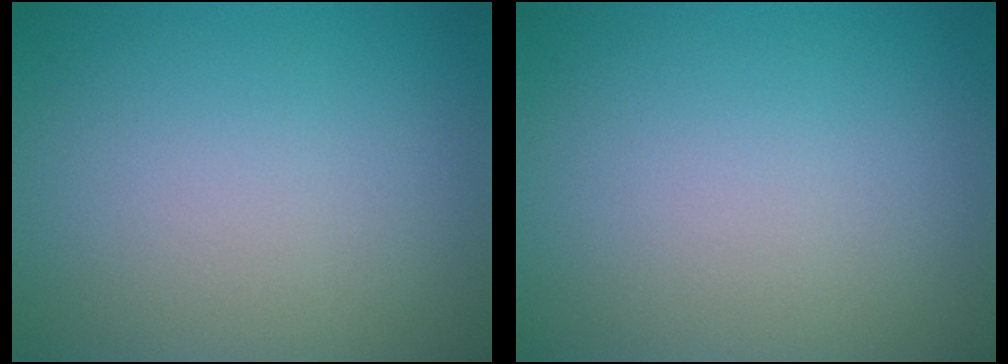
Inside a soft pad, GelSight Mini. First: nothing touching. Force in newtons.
{"total": 0.0}